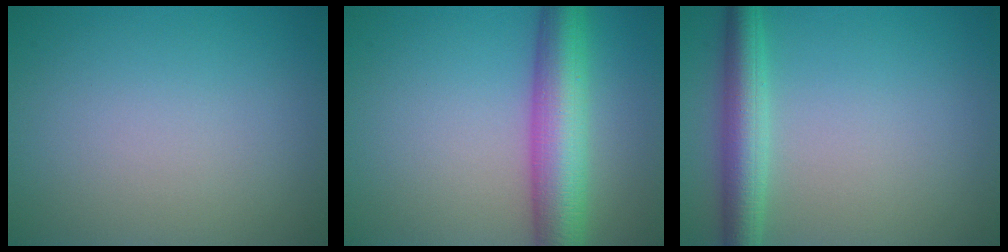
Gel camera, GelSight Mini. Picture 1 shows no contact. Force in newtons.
{"total": 7.7, "press": 7.7, "slide": 0.2}
{"total": 4.1, "press": 4.1, "slide": 0.1}